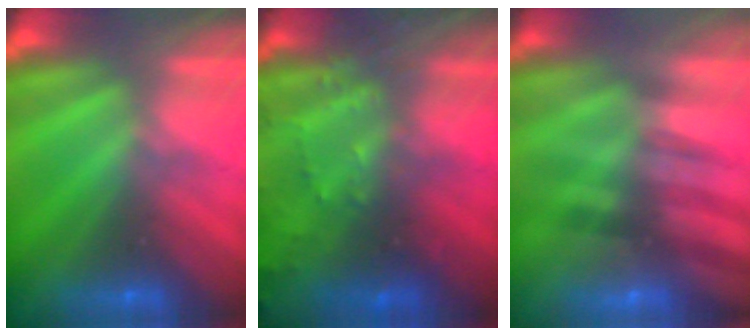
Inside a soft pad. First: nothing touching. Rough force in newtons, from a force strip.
{"total": 7.8}
{"total": 2.4}